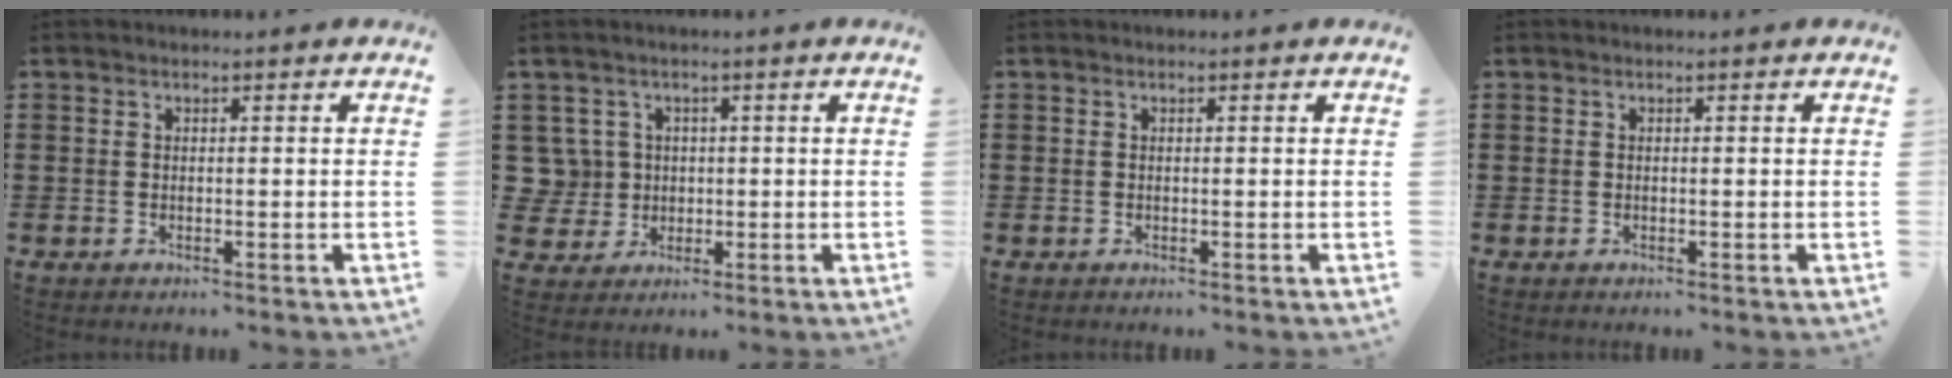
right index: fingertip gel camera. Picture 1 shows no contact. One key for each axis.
{"total": 4.8, "fx": 0.6, "fy": 4.7, "fz": 0.9, "tx": -0.047, "ty": 0.015, "tz": 0.010}
{"total": 0.0}
{"total": 0.0}